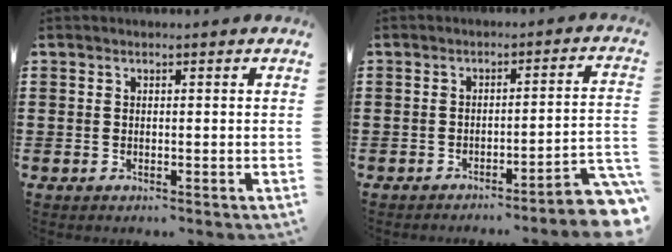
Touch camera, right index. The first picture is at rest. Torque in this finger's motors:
{"motor_torque": [1.30, -0.84, 0.80, 0.05]}